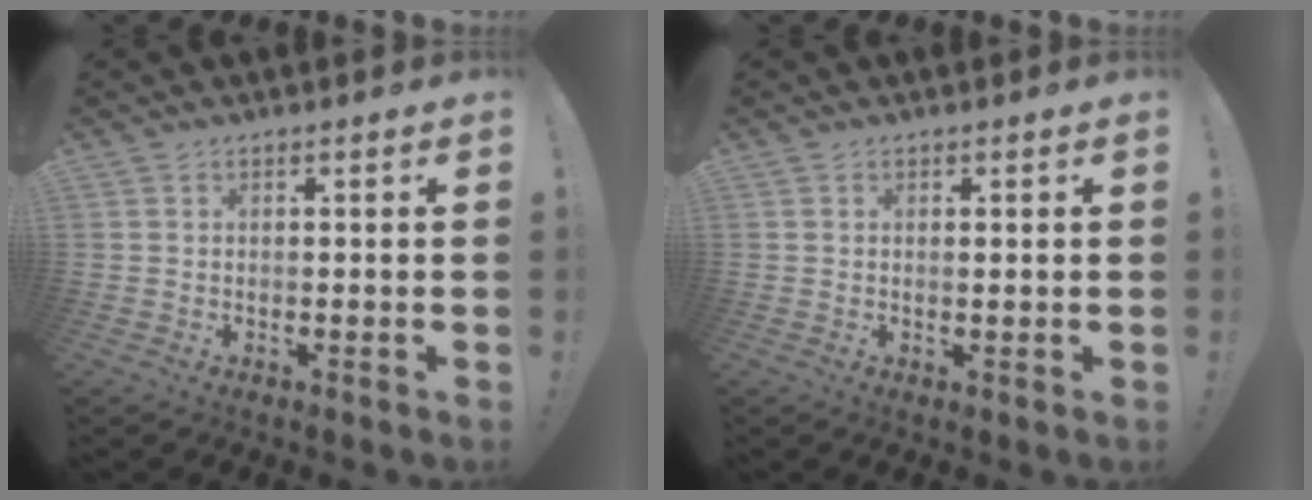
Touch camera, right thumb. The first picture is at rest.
{"total": 0.6, "force": [0.4, 0.1, 0.5], "torque": [0.000, -0.003, 0.005]}